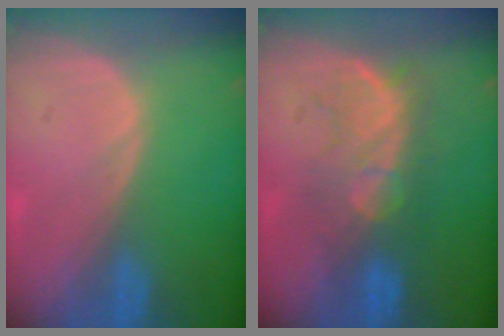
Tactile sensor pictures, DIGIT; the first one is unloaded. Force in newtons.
{"total": 7.7, "press": 7.5, "slide": 1.3}